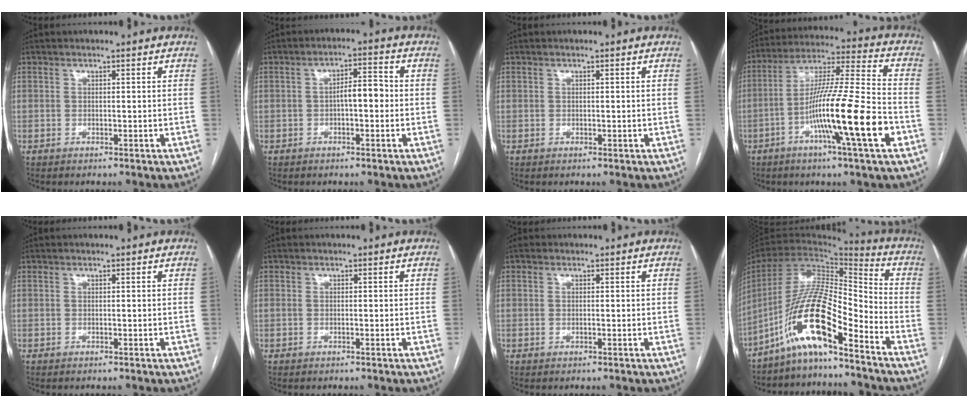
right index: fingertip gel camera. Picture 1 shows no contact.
{"total": 4.3, "force": [-0.5, 1.4, 4.0], "torque": [-0.065, 0.018, -0.009]}
{"total": 0.0}
{"total": 17.5, "force": [-6.2, -0.5, 16.4], "torque": [-0.291, -0.010, -0.110]}
{"total": 0.0}
{"total": 0.0}
{"total": 0.7, "force": [0.1, 0.6, 0.5], "torque": [-0.010, 0.002, 0.003]}
{"total": 13.8, "force": [-9.0, 1.9, 10.2], "torque": [-0.200, 0.015, -0.166]}